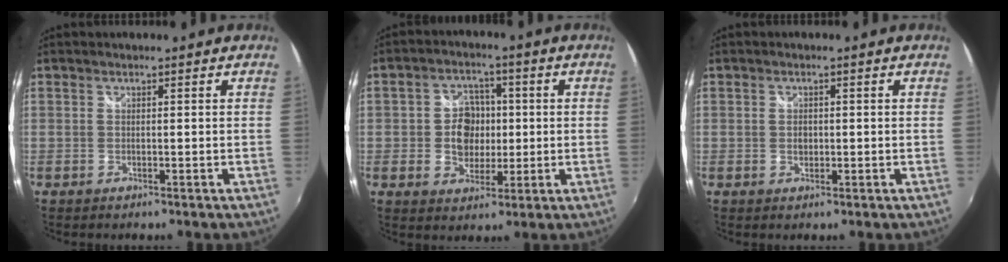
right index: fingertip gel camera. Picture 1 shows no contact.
{"total": 7.5, "force": [-0.3, 6.5, 3.8], "torque": [-0.076, 0.015, -0.002]}
{"total": 1.5, "force": [-0.1, 1.2, 0.8], "torque": [-0.013, 0.001, -0.003]}